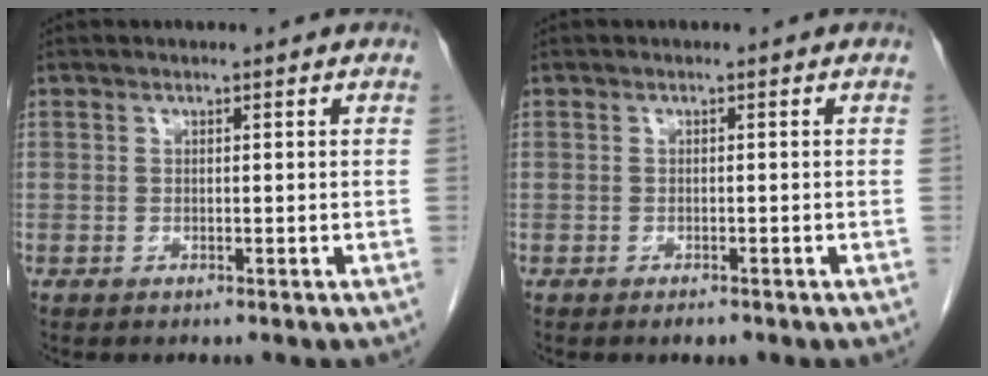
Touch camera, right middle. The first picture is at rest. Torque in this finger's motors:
{"motor_torque": [0.60, -0.18, -0.01, 0.00]}